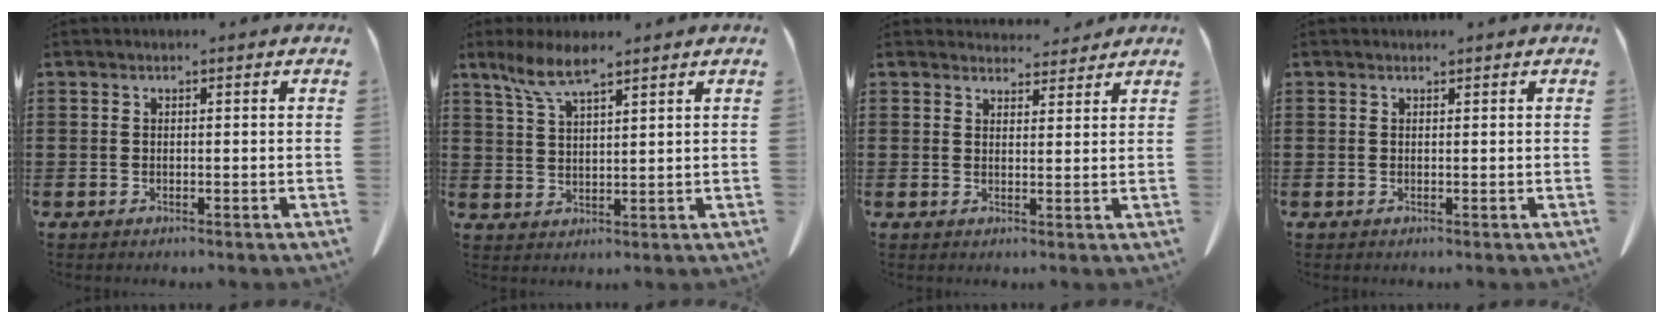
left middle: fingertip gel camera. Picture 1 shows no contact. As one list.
[{"total": 5.4, "force": [3.8, 0.8, 3.7], "torque": [-0.083, -0.004, 0.068]}, {"total": 3.6, "force": [3.5, 0.7, 0.3], "torque": [-0.008, -0.015, 0.065]}, {"total": 0.0}]